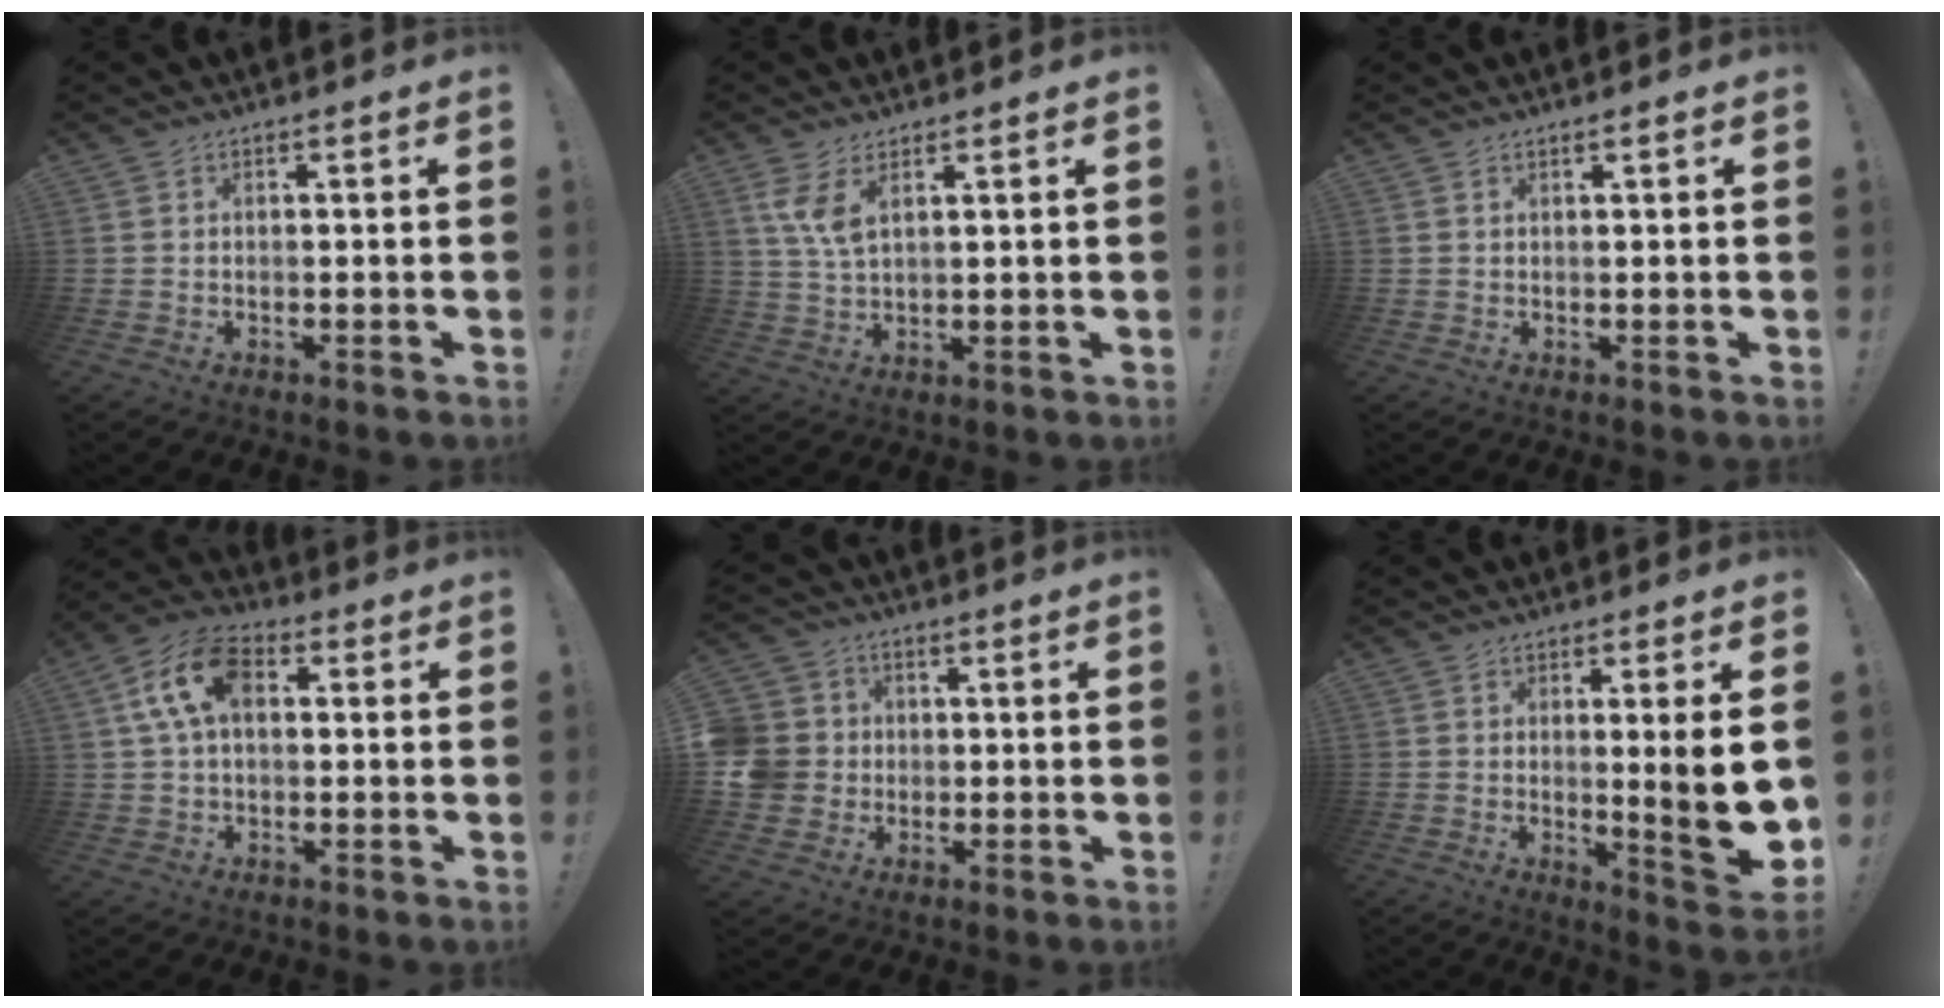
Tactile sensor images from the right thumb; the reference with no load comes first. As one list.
[{"total": 6.3, "force": [3.4, 2.0, 4.9], "torque": [-0.093, -0.020, 0.059]}, {"total": 0.9, "force": [0.7, -0.1, 0.7], "torque": [-0.014, 0.000, 0.012]}, {"total": 13.8, "force": [3.6, 8.6, 10.2], "torque": [-0.189, 0.011, 0.070]}, {"total": 9.4, "force": [0.1, 8.9, 3.1], "torque": [-0.072, 0.006, 0.006]}, {"total": 10.4, "force": [0.5, 0.4, 10.4], "torque": [-0.148, -0.020, 0.007]}]